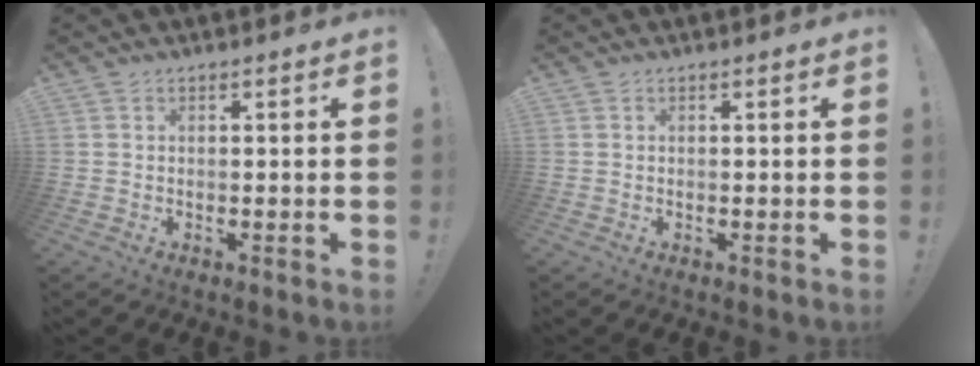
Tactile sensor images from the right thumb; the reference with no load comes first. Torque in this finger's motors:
{"motor_torque": [0.00, 0.00, 0.09, -0.09, 0.07]}